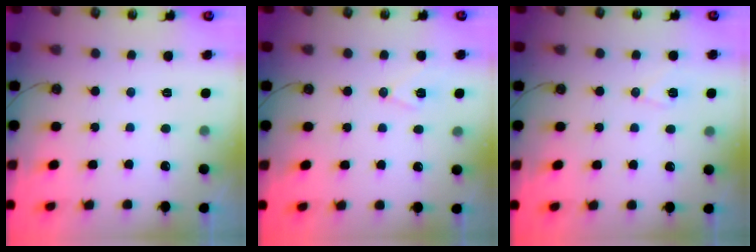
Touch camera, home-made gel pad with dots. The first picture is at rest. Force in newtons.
{"total": 7.3, "press": 6.4, "slide": 3.5}
{"total": 6.8, "press": 6.4, "slide": 2.4}